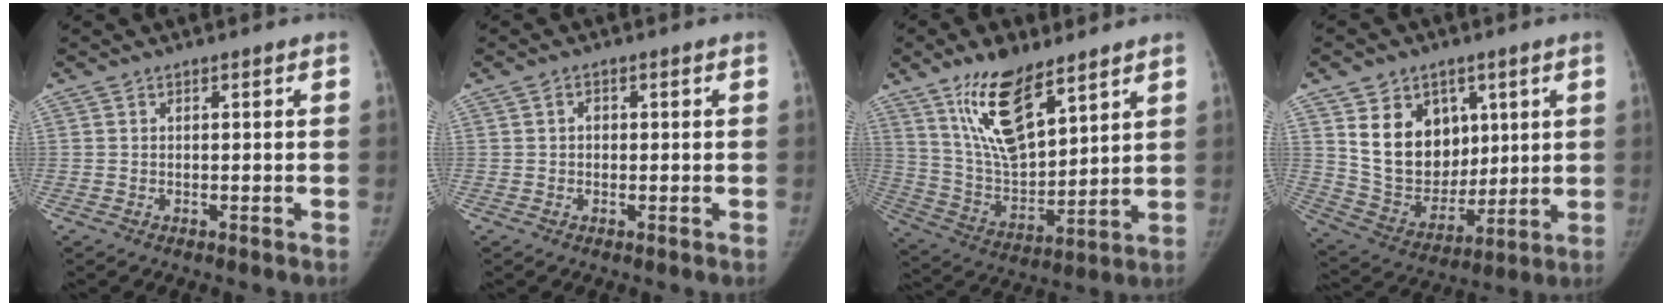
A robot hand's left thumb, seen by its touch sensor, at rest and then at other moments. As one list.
[{"total": 1.4, "force": [0.2, 1.2, 0.7], "torque": [-0.004, 0.003, 0.000]}, {"total": 16.6, "force": [10.3, 7.0, 11.0], "torque": [-0.162, -0.058, 0.202]}, {"total": 18.7, "force": [6.5, 14.4, 10.0], "torque": [-0.132, -0.025, 0.141]}]